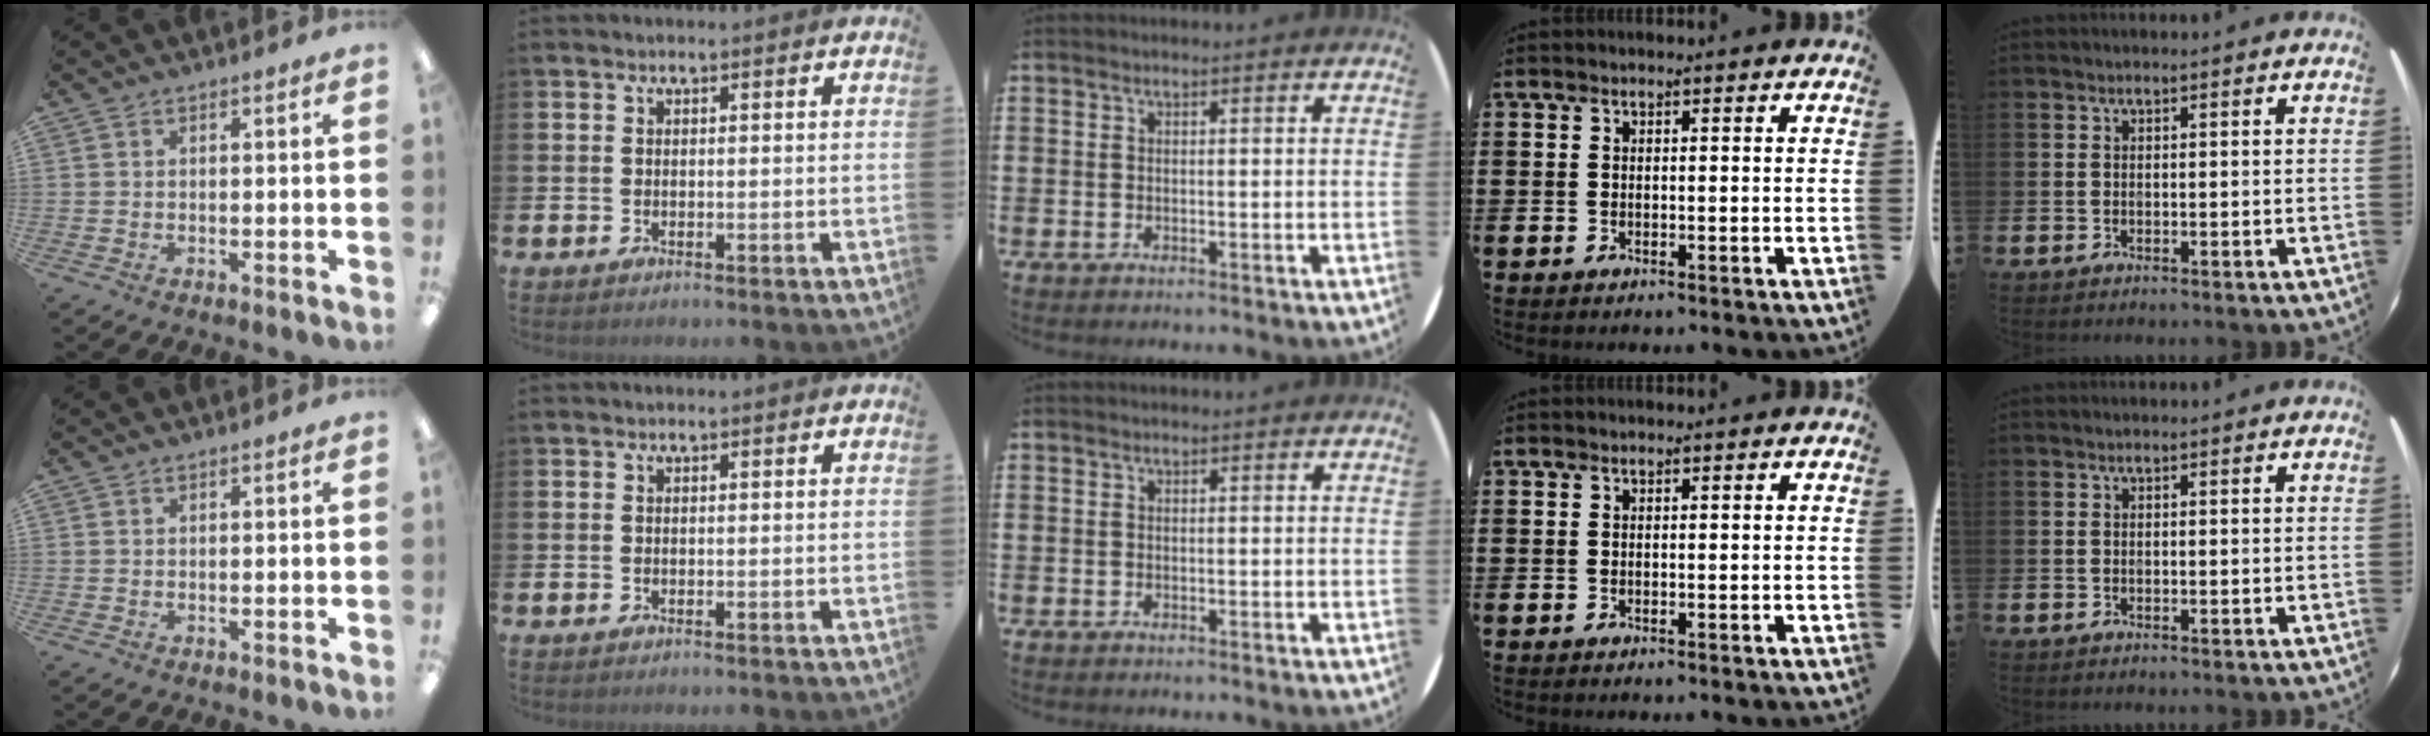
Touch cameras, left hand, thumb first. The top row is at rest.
{}